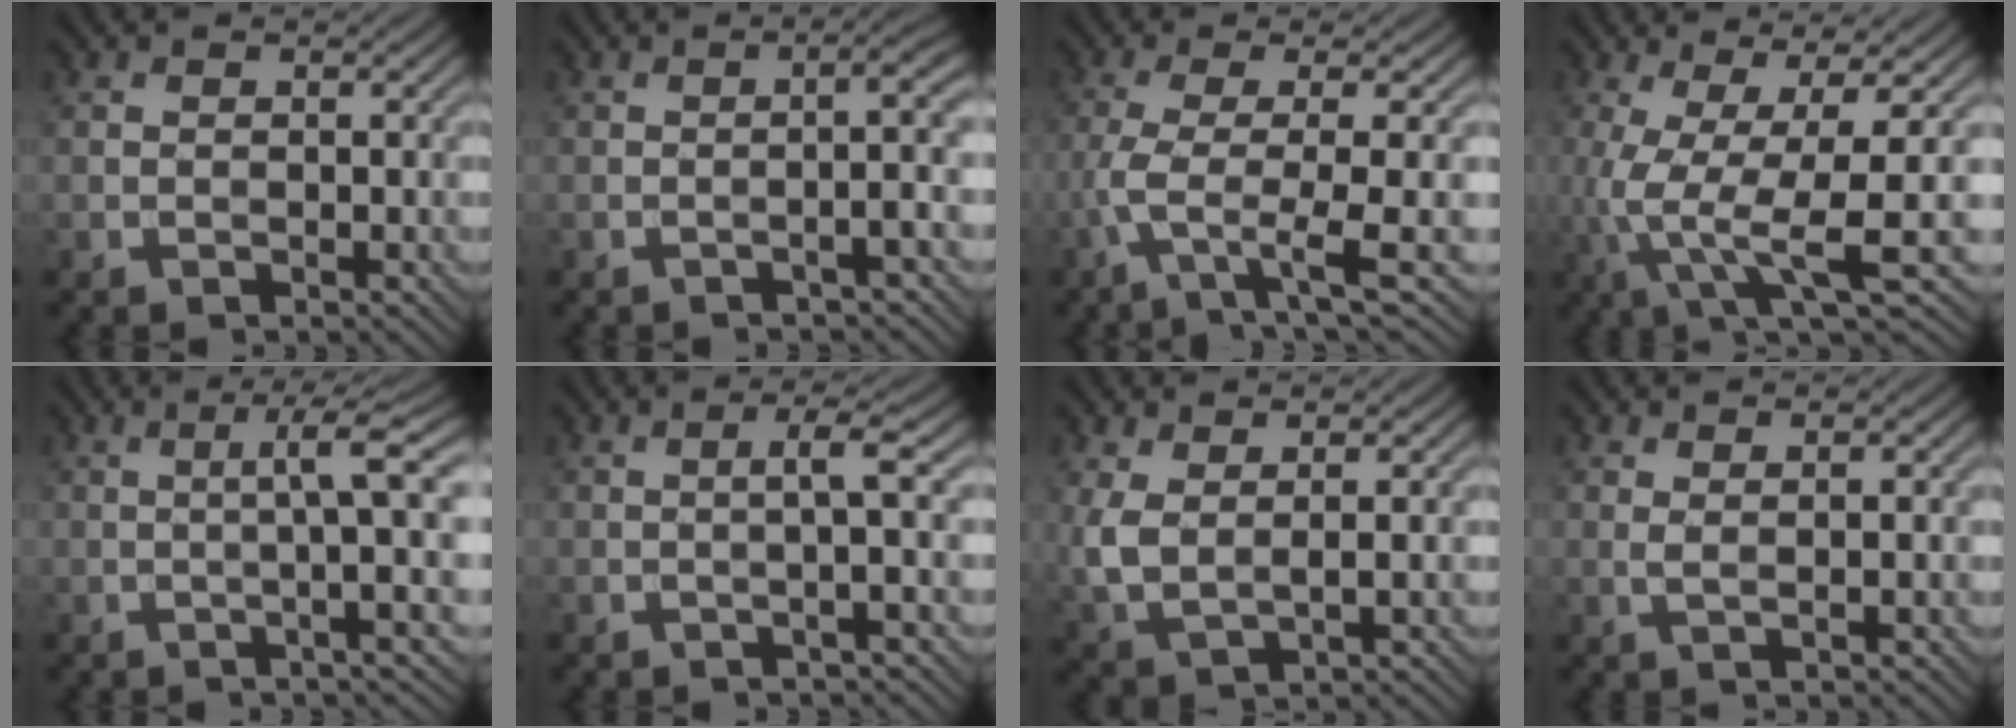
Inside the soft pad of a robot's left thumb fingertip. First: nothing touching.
{"total": 4.3, "force": [-0.6, 0.4, 4.3], "torque": [-0.059, 0.016, -0.026]}
{"total": 5.8, "force": [-1.3, 0.7, 5.6], "torque": [-0.115, 0.001, -0.035]}
{"total": 10.1, "force": [-1.2, 2.2, 9.8], "torque": [-0.191, 0.000, -0.014]}
{"total": 6.9, "force": [0.1, 0.3, 6.9], "torque": [-0.118, 0.016, -0.004]}
{"total": 2.8, "force": [0.0, -0.1, 2.8], "torque": [-0.048, 0.009, -0.010]}
{"total": 4.2, "force": [1.3, 1.8, 3.5], "torque": [-0.095, -0.004, 0.026]}
{"total": 1.6, "force": [0.6, 0.3, 1.4], "torque": [-0.030, 0.006, 0.008]}